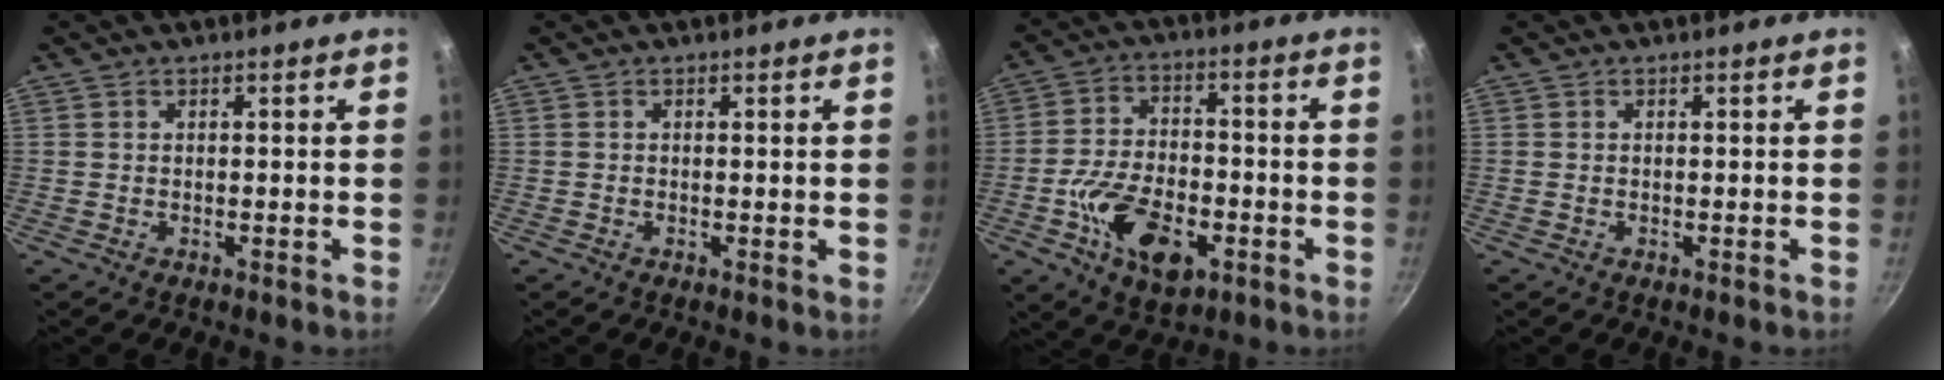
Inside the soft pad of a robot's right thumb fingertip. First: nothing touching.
{"total": 0.0}
{"total": 13.7, "force": [-4.9, 7.9, 10.1], "torque": [-0.162, 0.022, -0.085]}
{"total": 0.0}